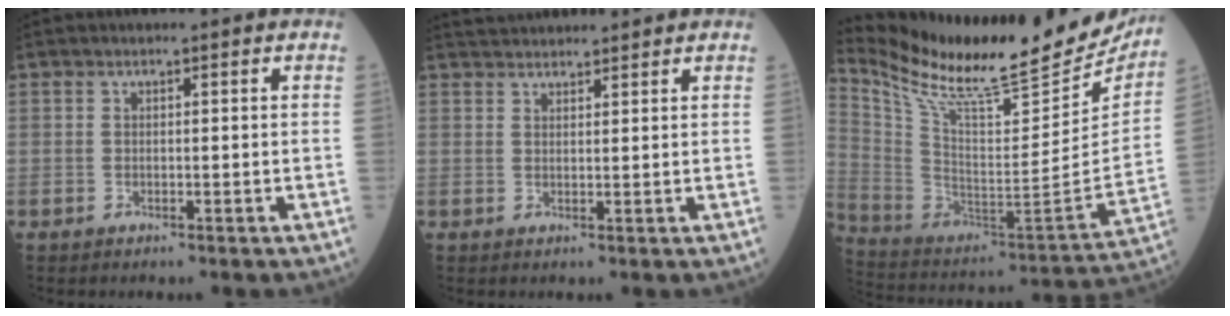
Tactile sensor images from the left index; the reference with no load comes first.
{"total": 5.3, "force": [5.2, 0.6, 1.2], "torque": [-0.020, 0.032, 0.080]}
{"total": 30.4, "force": [26.6, 4.2, 14.1], "torque": [-0.258, -0.083, 0.392]}